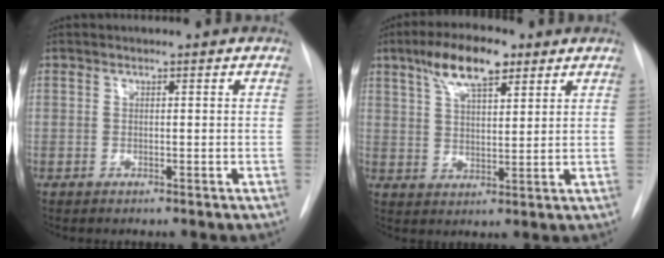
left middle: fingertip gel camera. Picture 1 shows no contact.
{"total": 9.4, "force": [5.8, 2.9, 6.9], "torque": [-0.132, 0.015, 0.103]}